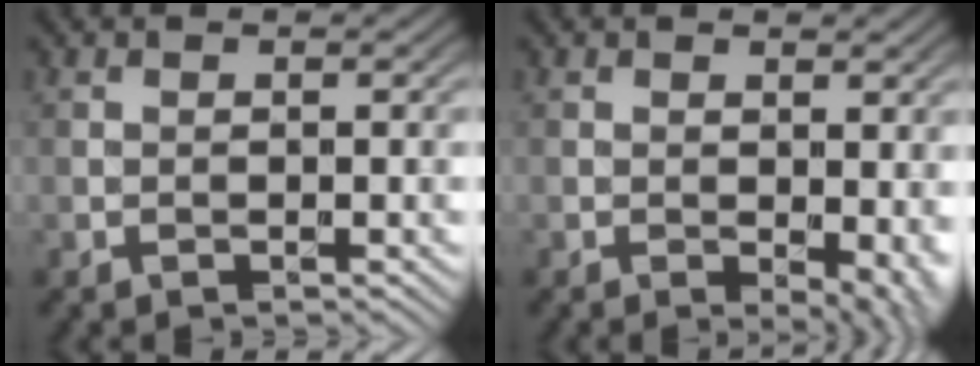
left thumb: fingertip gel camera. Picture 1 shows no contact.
{"total": 4.1, "force": [-0.5, 1.9, 3.7], "torque": [-0.044, -0.009, -0.003]}